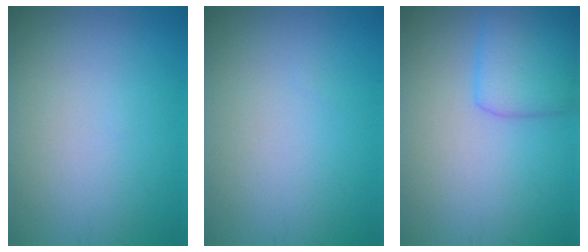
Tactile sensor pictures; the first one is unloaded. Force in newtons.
{"total": 0.0}
{"total": 3.8, "press": 3.8, "slide": 0.1}